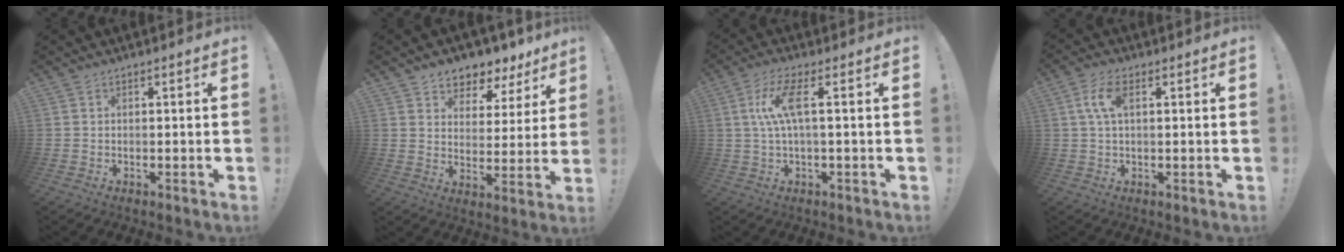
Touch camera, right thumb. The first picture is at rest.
{"total": 6.6, "force": [4.8, 4.4, 1.1], "torque": [-0.005, -0.048, 0.090]}
{"total": 9.3, "force": [1.6, 2.0, 8.9], "torque": [-0.171, -0.004, 0.023]}
{"total": 6.4, "force": [1.7, 2.9, 5.4], "torque": [-0.106, 0.005, 0.029]}